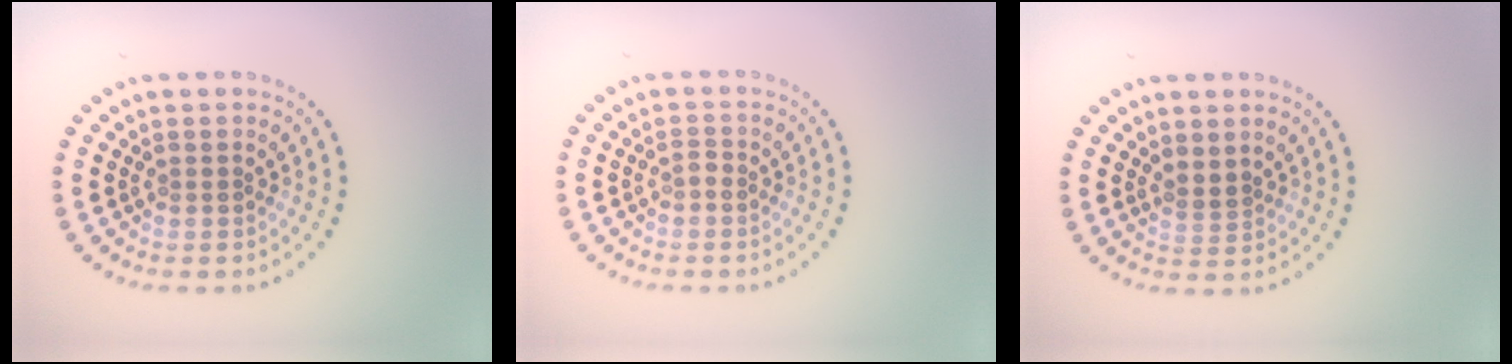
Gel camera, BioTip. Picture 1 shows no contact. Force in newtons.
{"total": 0.6, "press": 0.5, "slide": 0.3}
{"total": 1.3, "press": 1.0, "slide": 0.8}